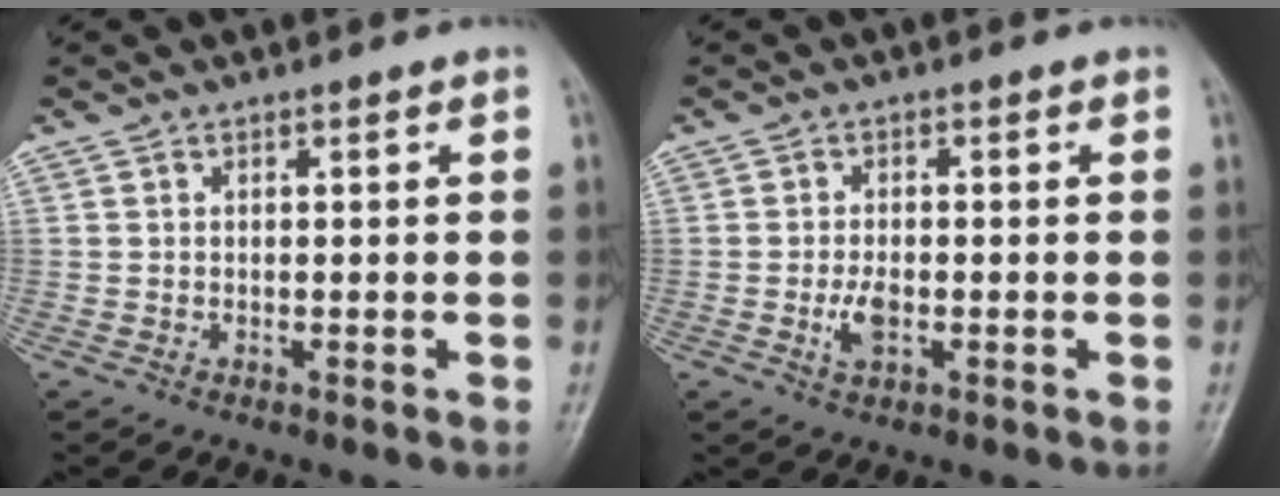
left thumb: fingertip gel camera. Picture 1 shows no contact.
{"total": 3.5, "force": [-0.9, 1.9, 2.8], "torque": [-0.054, 0.000, -0.018]}